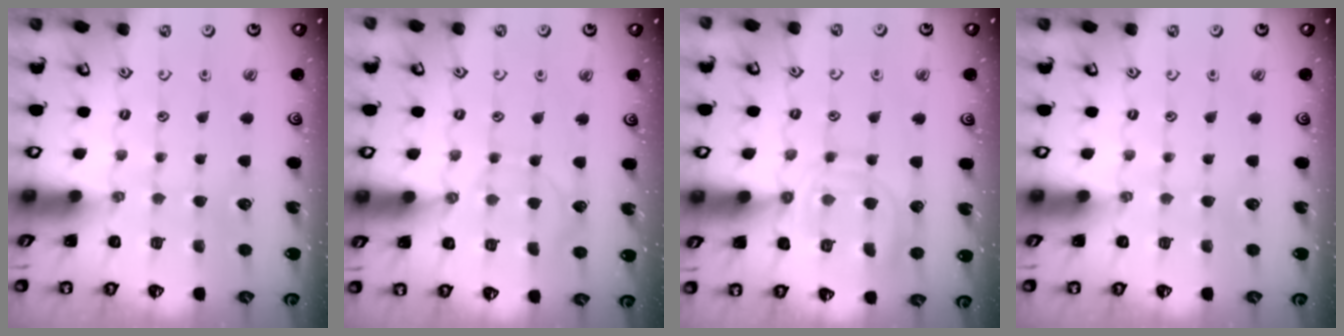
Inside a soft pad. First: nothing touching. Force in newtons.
{"total": 4.3, "press": 4.3, "slide": 0.1}
{"total": 12.5, "press": 12.5, "slide": 1.1}
{"total": 0.0}